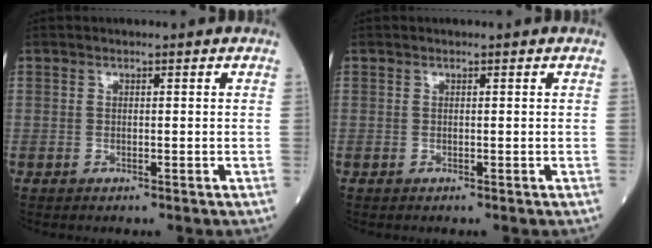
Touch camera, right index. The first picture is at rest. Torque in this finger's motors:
{"motor_torque": [0.00, 0.00, 0.00, 0.00]}